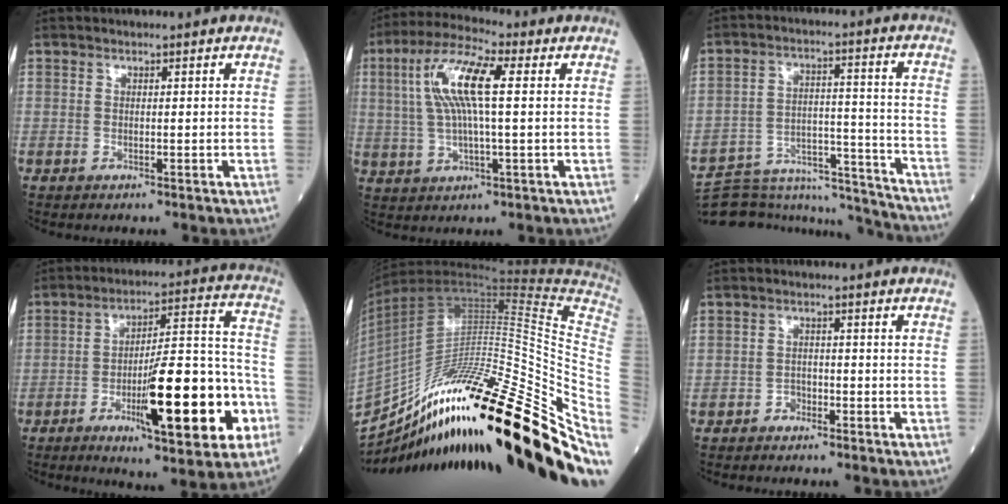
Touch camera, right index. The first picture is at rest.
{"total": 10.7, "force": [2.3, 1.6, 10.4], "torque": [-0.216, 0.019, 0.043]}
{"total": 17.2, "force": [-16.8, 2.1, 2.5], "torque": [-0.034, 0.041, -0.245]}
{"total": 19.5, "force": [-7.1, 3.4, 17.9], "torque": [-0.259, 0.009, -0.095]}
{"total": 33.7, "force": [-18.1, 3.0, 28.2], "torque": [-0.346, 0.008, -0.295]}
{"total": 1.5, "force": [-1.2, 0.9, 0.2], "torque": [-0.001, 0.005, -0.021]}